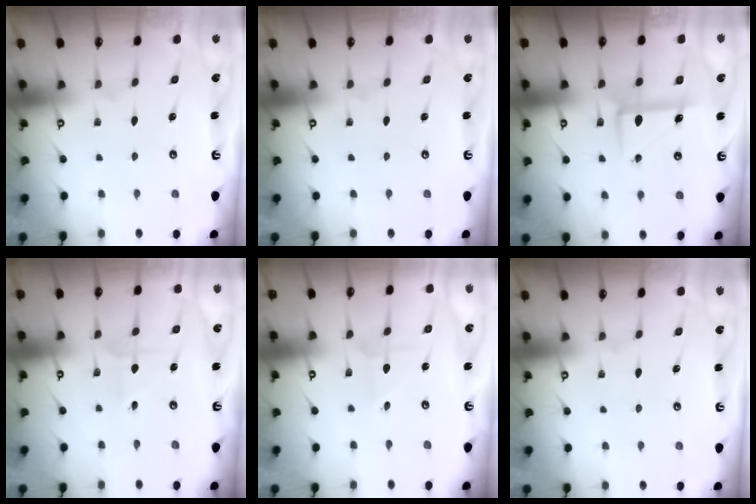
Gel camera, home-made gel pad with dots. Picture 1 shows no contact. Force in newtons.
{"total": 0.0}
{"total": 7.7, "press": 7.6, "slide": 0.6}
{"total": 2.7, "press": 2.7, "slide": 0.2}
{"total": 2.0, "press": 2.0, "slide": 0.2}
{"total": 0.0}